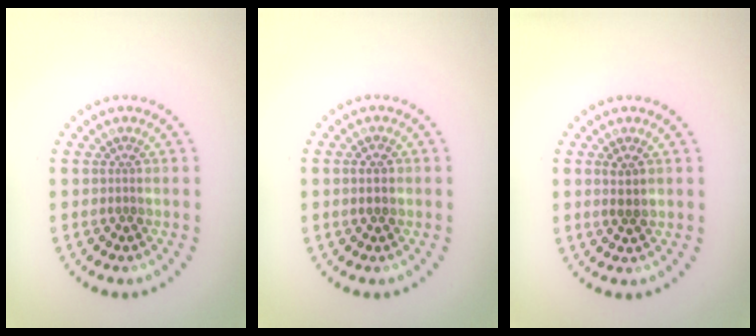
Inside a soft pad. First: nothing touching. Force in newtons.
{"total": 1.7, "press": 1.7, "slide": 0.1}
{"total": 1.6, "press": 1.4, "slide": 0.8}